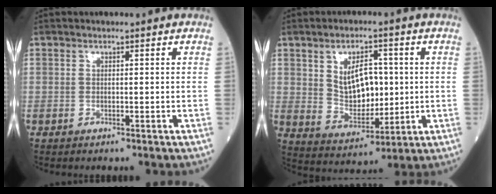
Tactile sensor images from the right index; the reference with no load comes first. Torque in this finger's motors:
{"motor_torque": [0.62, 0.41, 0.25, 0.06]}